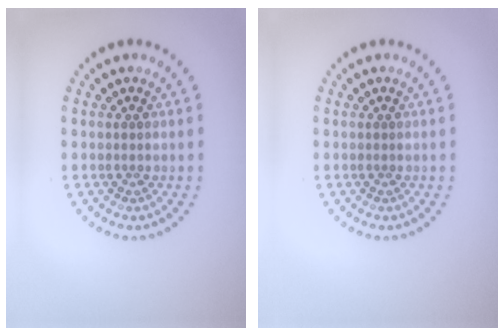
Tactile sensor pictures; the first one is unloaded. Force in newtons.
{"total": 0.0}